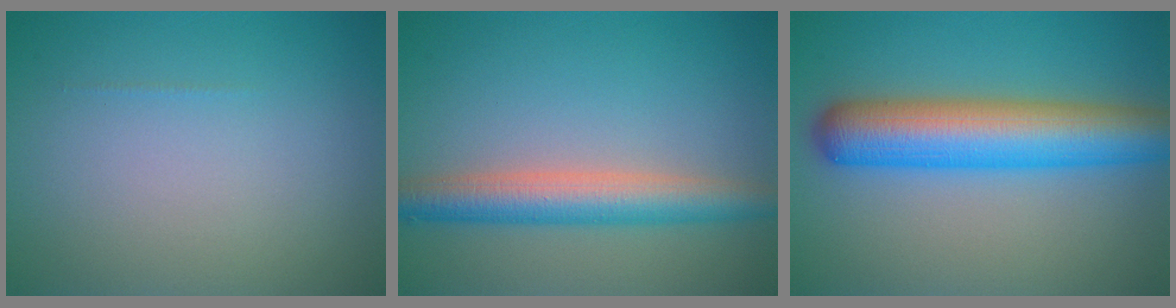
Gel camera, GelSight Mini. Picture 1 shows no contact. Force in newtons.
{"total": 5.0, "press": 5.0, "slide": 0.1}
{"total": 8.7, "press": 8.7, "slide": 0.2}